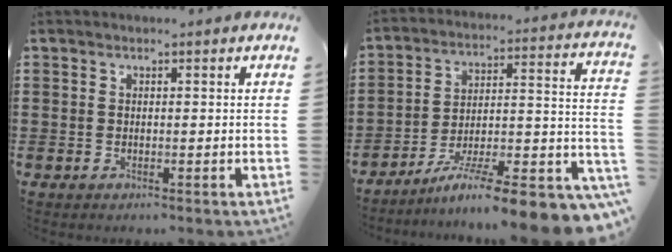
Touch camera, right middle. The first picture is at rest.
{"total": 9.2, "force": [-6.9, -0.2, 6.0], "torque": [-0.084, -0.014, -0.133]}